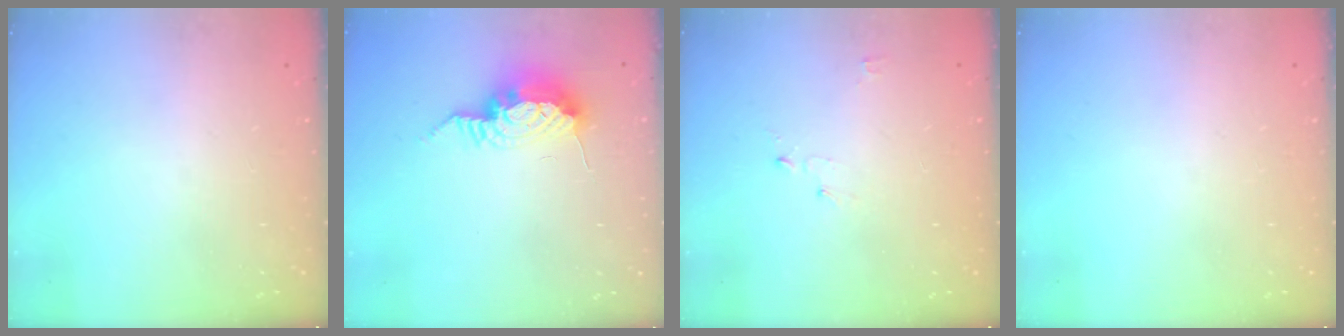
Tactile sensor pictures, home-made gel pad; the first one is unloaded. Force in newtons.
{"total": 10.8, "press": 10.7, "slide": 1.5}
{"total": 2.4, "press": 2.4, "slide": 0.3}
{"total": 0.0}